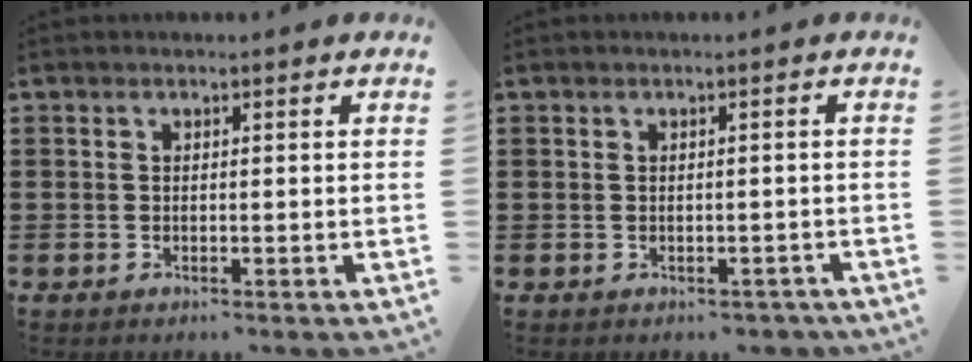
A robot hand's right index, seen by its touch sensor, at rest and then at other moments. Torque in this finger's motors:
{"motor_torque": [-0.59, 0.42, -1.05, -0.21]}